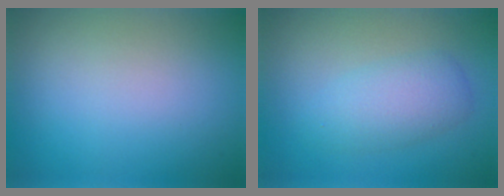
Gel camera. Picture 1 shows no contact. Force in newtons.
{"total": 3.4, "press": 3.4, "slide": 0.2}